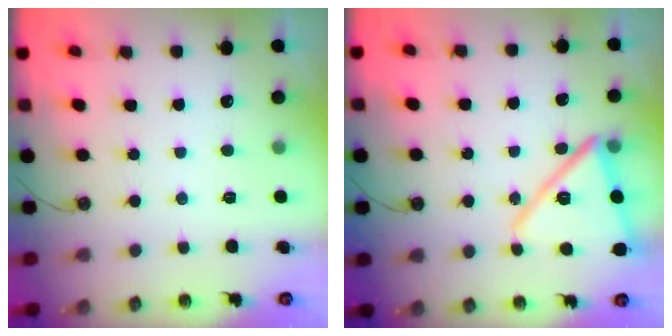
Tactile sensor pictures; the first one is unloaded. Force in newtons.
{"total": 17.1, "press": 17.0, "slide": 1.7}